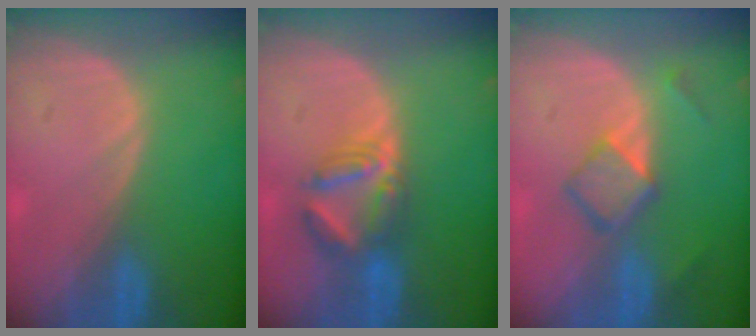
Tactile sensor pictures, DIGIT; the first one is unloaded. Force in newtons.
{"total": 5.9, "press": 5.9, "slide": 0.5}
{"total": 5.1, "press": 4.7, "slide": 2.0}